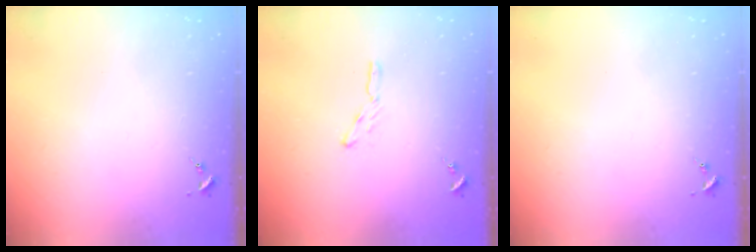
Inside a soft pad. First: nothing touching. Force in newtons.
{"total": 3.9, "press": 3.9, "slide": 0.4}
{"total": 0.0}